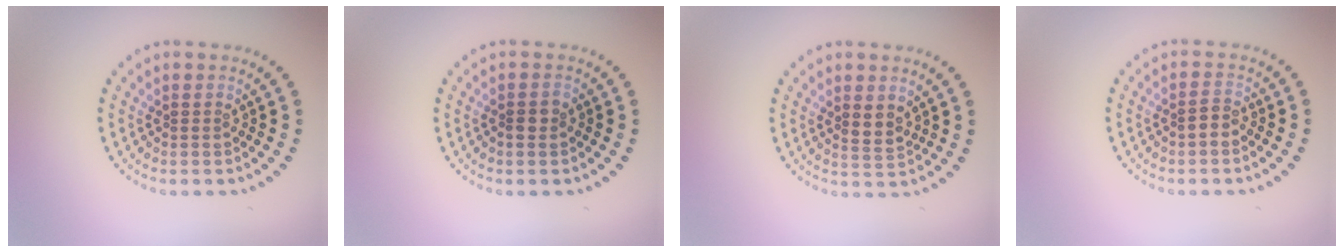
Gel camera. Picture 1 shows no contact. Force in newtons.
{"total": 1.4, "press": 1.3, "slide": 0.4}
{"total": 1.9, "press": 1.6, "slide": 1.1}
{"total": 1.2, "press": 1.2, "slide": 0.4}